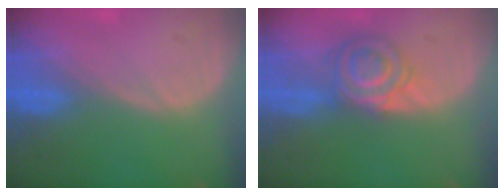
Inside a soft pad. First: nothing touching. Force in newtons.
{"total": 6.7, "press": 5.9, "slide": 3.2}